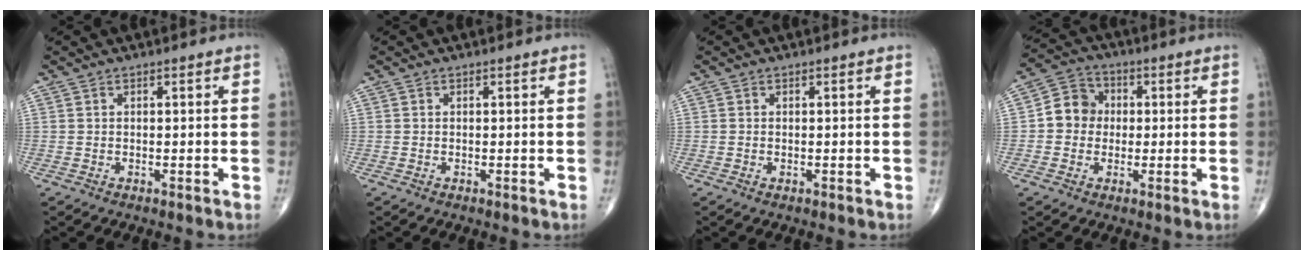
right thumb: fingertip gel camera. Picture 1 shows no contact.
{"total": 0.0}
{"total": 0.0}
{"total": 7.1, "force": [0.0, 6.4, 3.1], "torque": [-0.029, 0.019, -0.014]}